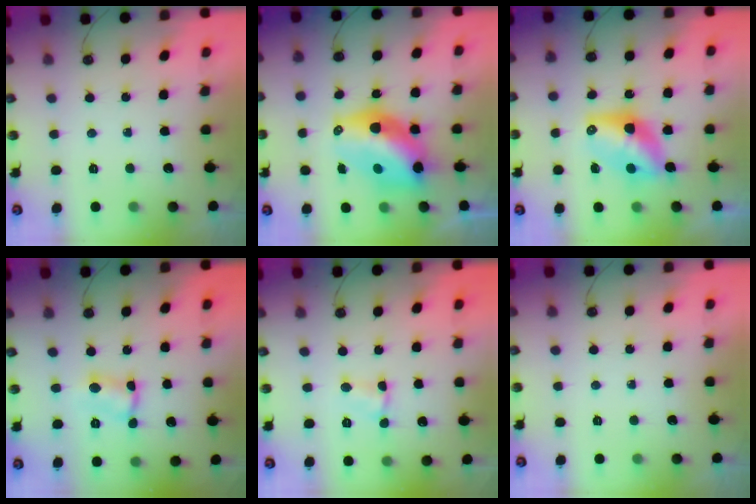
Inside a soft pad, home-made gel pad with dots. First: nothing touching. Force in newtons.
{"total": 12.3, "press": 12.2, "slide": 1.1}
{"total": 8.7, "press": 8.6, "slide": 0.8}
{"total": 2.7, "press": 2.7, "slide": 0.1}
{"total": 1.9, "press": 1.9, "slide": 0.3}
{"total": 0.0}